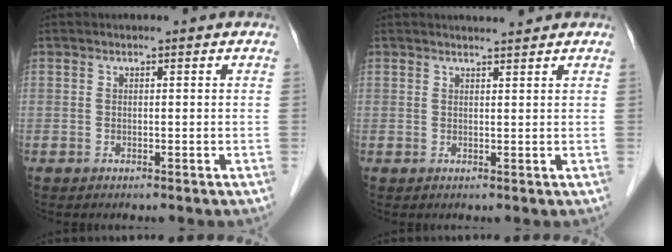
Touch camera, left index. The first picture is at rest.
{"total": 2.0, "force": [2.0, -0.1, 0.5], "torque": [-0.008, 0.002, 0.032]}